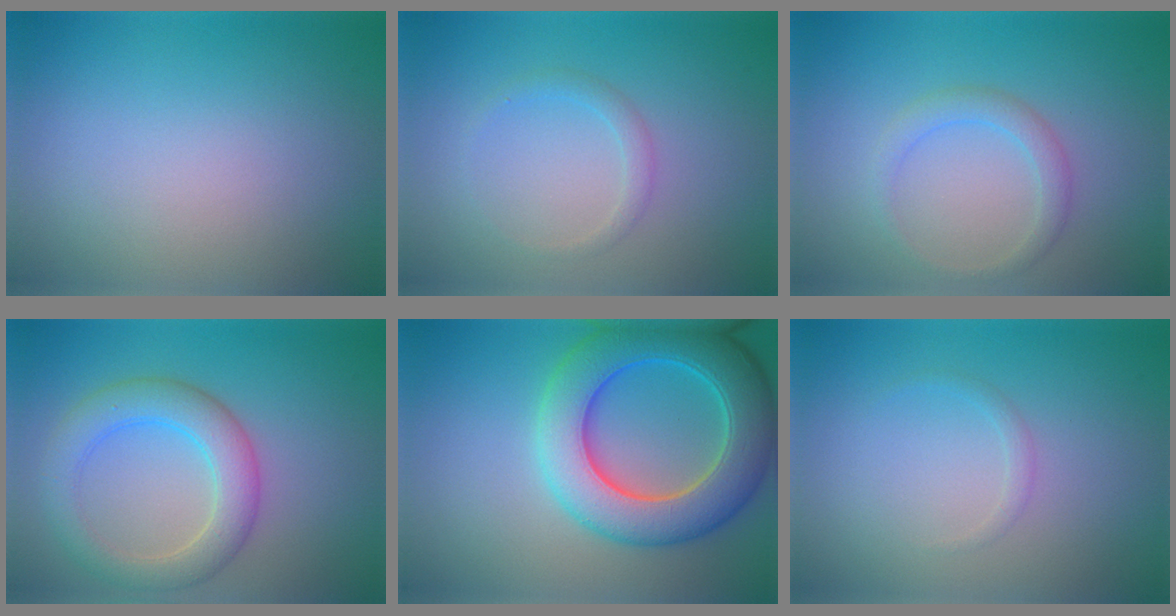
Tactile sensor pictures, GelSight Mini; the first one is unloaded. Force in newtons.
{"total": 1.3, "press": 1.3, "slide": 0.0}
{"total": 2.0, "press": 2.0, "slide": 0.1}
{"total": 5.1, "press": 5.1, "slide": 0.2}
{"total": 9.5, "press": 9.5, "slide": 0.2}
{"total": 0.8, "press": 0.8, "slide": 0.1}